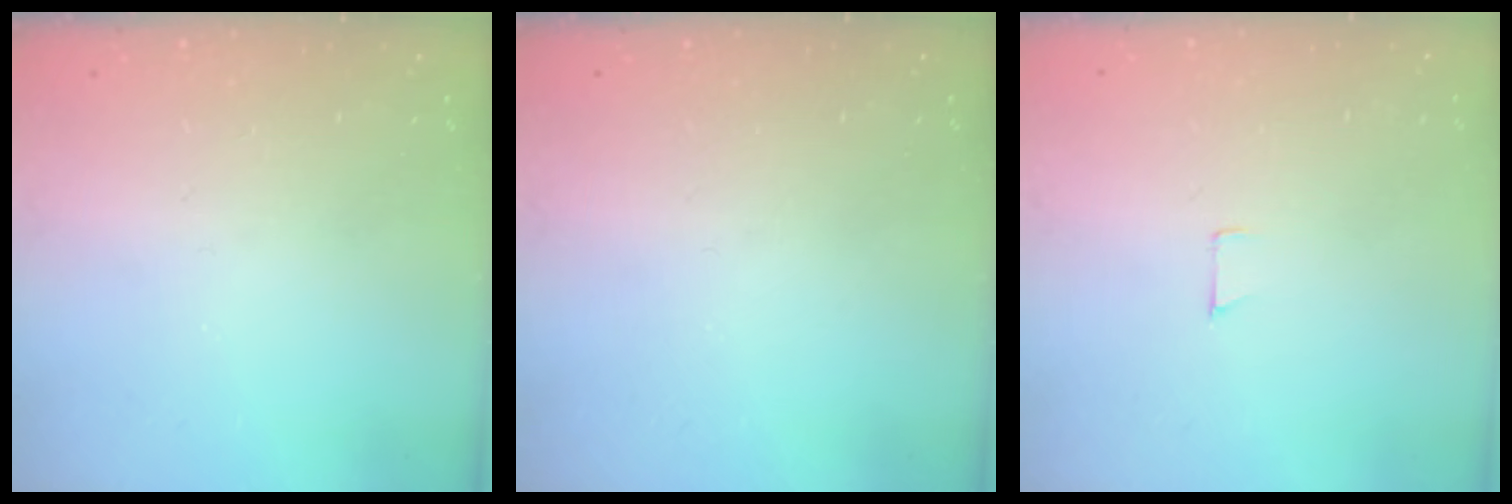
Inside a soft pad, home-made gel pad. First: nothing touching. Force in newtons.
{"total": 0.0}
{"total": 3.6, "press": 3.6, "slide": 0.3}